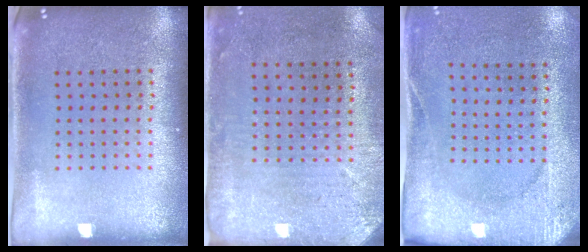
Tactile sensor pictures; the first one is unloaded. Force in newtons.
{"total": 3.0, "press": 2.4, "slide": 1.8}
{"total": 2.7, "press": 2.2, "slide": 1.5}